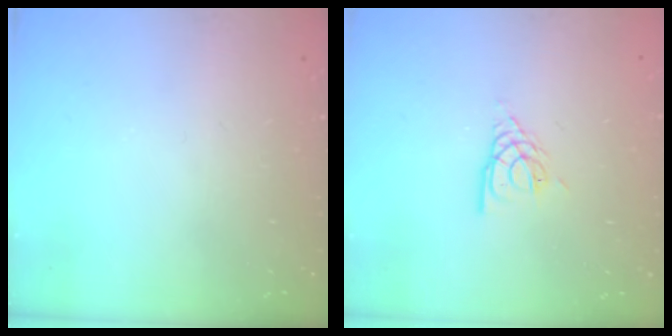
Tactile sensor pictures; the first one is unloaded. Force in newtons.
{"total": 5.2, "press": 5.2, "slide": 0.3}